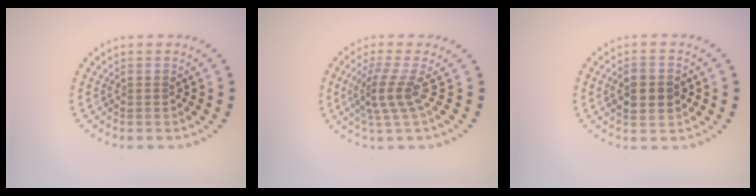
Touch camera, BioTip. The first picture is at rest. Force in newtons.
{"total": 3.0, "press": 2.0, "slide": 2.2}
{"total": 3.2, "press": 3.2, "slide": 0.1}